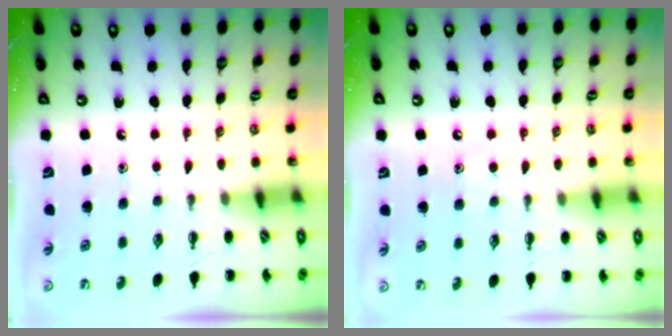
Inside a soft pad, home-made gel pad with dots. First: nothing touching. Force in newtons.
{"total": 5.4, "press": 5.1, "slide": 1.5}